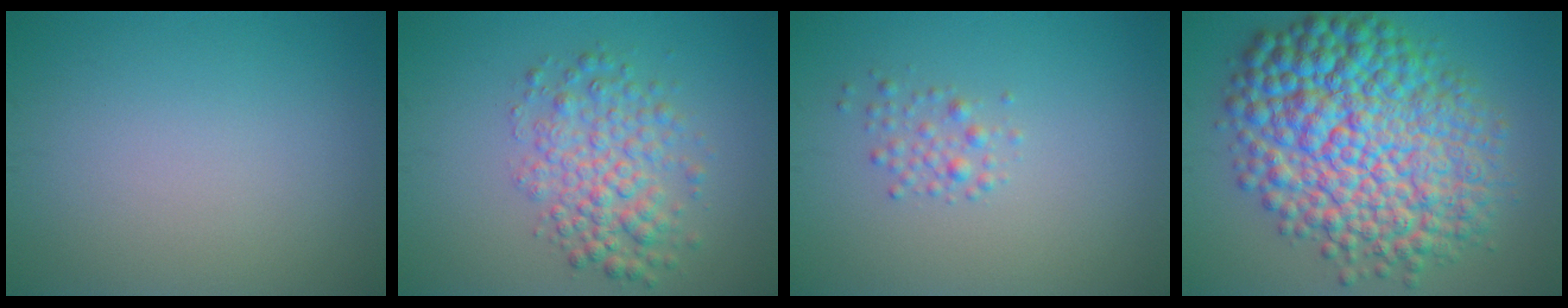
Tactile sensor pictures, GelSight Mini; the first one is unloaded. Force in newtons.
{"total": 4.6, "press": 4.6, "slide": 0.1}
{"total": 1.4, "press": 1.4, "slide": 0.0}
{"total": 13.8, "press": 13.8, "slide": 0.0}